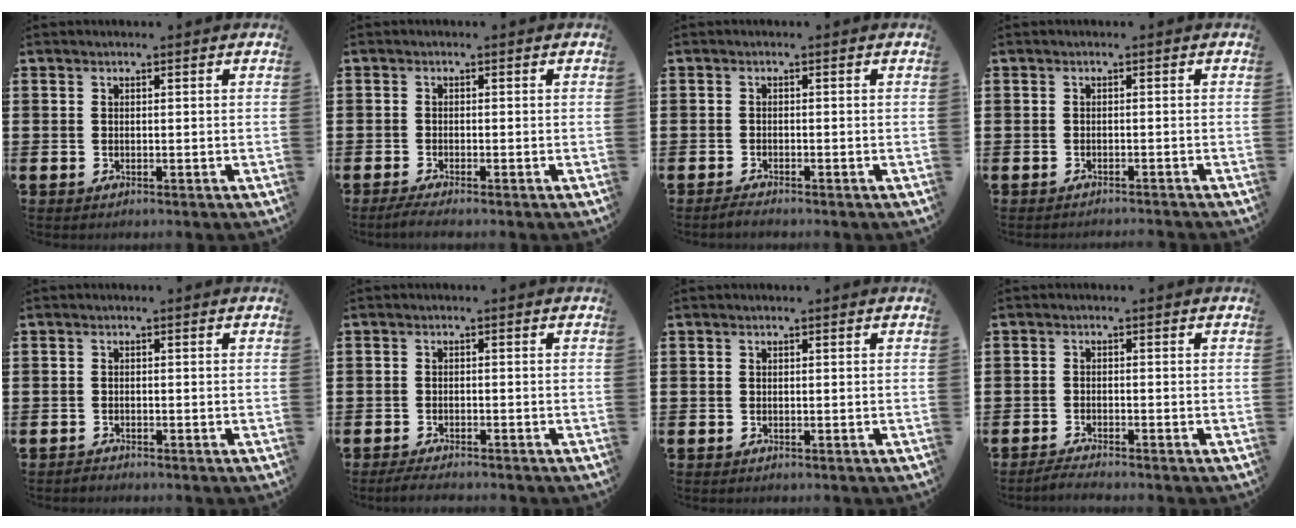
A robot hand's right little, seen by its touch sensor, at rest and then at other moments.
{"total": 1.3, "force": [-0.8, 0.1, 1.0], "torque": [-0.015, -0.002, -0.016]}
{"total": 1.0, "force": [-0.8, 0.1, 0.5], "torque": [-0.010, -0.001, -0.016]}
{"total": 0.7, "force": [-0.7, -0.2, 0.0], "torque": [0.002, 0.000, -0.015]}
{"total": 0.7, "force": [-0.7, 0.1, 0.0], "torque": [-0.003, -0.002, -0.015]}
{"total": 1.6, "force": [-1.5, 0.1, 0.6], "torque": [-0.012, 0.003, -0.029]}
{"total": 0.0}
{"total": 1.5, "force": [-1.5, -0.1, 0.4], "torque": [-0.009, 0.001, -0.028]}